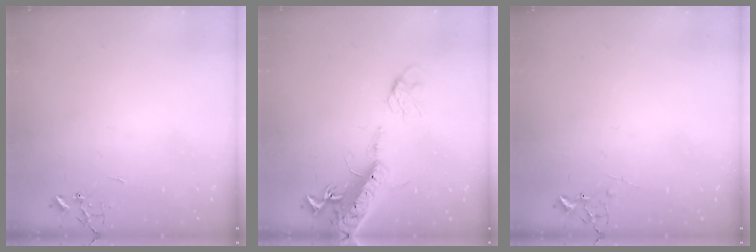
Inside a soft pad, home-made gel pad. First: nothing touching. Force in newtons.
{"total": 18.0, "press": 17.6, "slide": 4.1}
{"total": 5.4, "press": 5.3, "slide": 0.8}